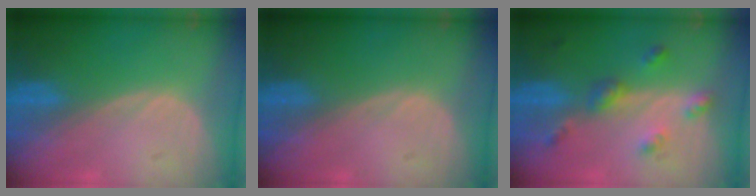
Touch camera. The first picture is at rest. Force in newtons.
{"total": 0.0}
{"total": 4.9, "press": 4.5, "slide": 2.0}